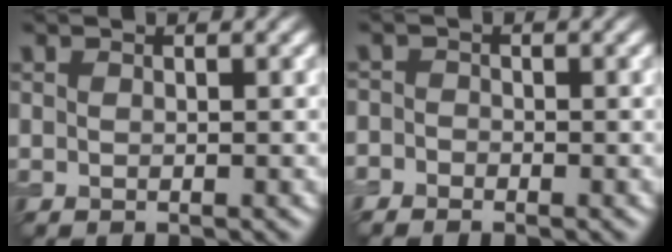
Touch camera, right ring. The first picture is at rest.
{"total": 1.4, "force": [-1.1, 0.9, 0.2], "torque": [0.002, 0.003, -0.026]}